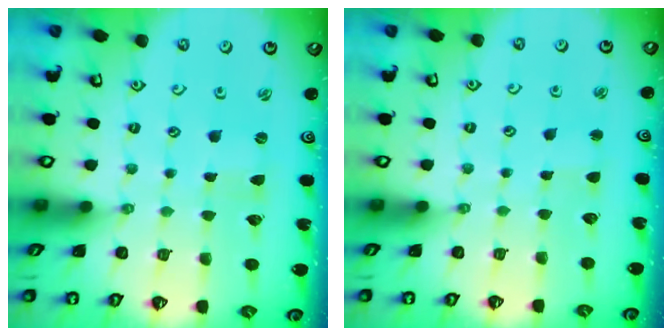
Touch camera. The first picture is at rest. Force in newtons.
{"total": 1.9, "press": 1.9, "slide": 0.2}